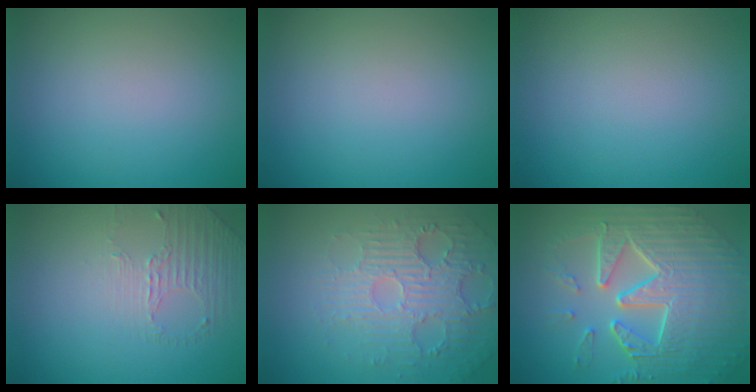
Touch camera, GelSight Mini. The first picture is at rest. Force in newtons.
{"total": 0.0}
{"total": 0.0}
{"total": 1.4, "press": 0.8, "slide": 1.1}
{"total": 4.3, "press": 3.8, "slide": 2.1}
{"total": 9.7, "press": 6.6, "slide": 7.1}